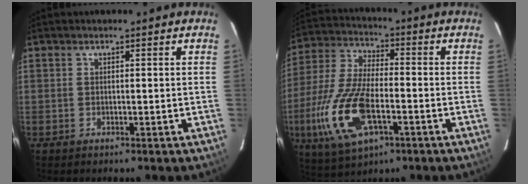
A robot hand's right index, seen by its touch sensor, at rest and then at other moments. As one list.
[{"total": 17.8, "force": [-5.9, 7.9, 14.8], "torque": [-0.334, -0.017, -0.106]}]